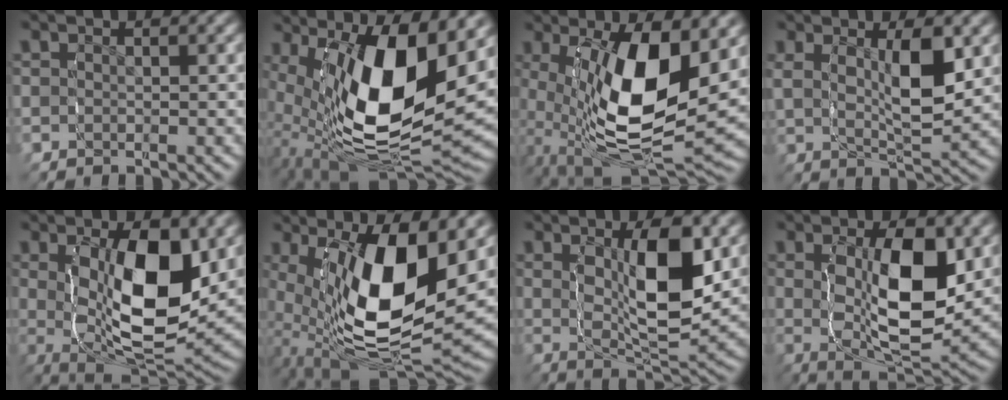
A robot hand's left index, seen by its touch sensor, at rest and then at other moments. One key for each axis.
{"total": 15.7, "fx": -0.3, "fy": 8.1, "fz": 13.4, "tx": -0.246, "ty": -0.032, "tz": 0.016}
{"total": 12.8, "fx": -0.1, "fy": 6.3, "fz": 11.1, "tx": -0.209, "ty": -0.032, "tz": 0.017}
{"total": 5.6, "fx": 1.0, "fy": 2.1, "fz": 5.1, "tx": -0.094, "ty": -0.013, "tz": 0.024}
{"total": 12.7, "fx": -0.6, "fy": 6.9, "fz": 10.6, "tx": -0.202, "ty": -0.044, "tz": 0.016}
{"total": 14.1, "fx": -0.5, "fy": 7.3, "fz": 12.0, "tx": -0.231, "ty": -0.036, "tz": 0.013}
{"total": 8.4, "fx": 0.9, "fy": 3.3, "fz": 7.6, "tx": -0.141, "ty": -0.018, "tz": 0.027}
{"total": 9.8, "fx": 0.0, "fy": 4.6, "fz": 8.6, "tx": -0.154, "ty": -0.025, "tz": 0.016}